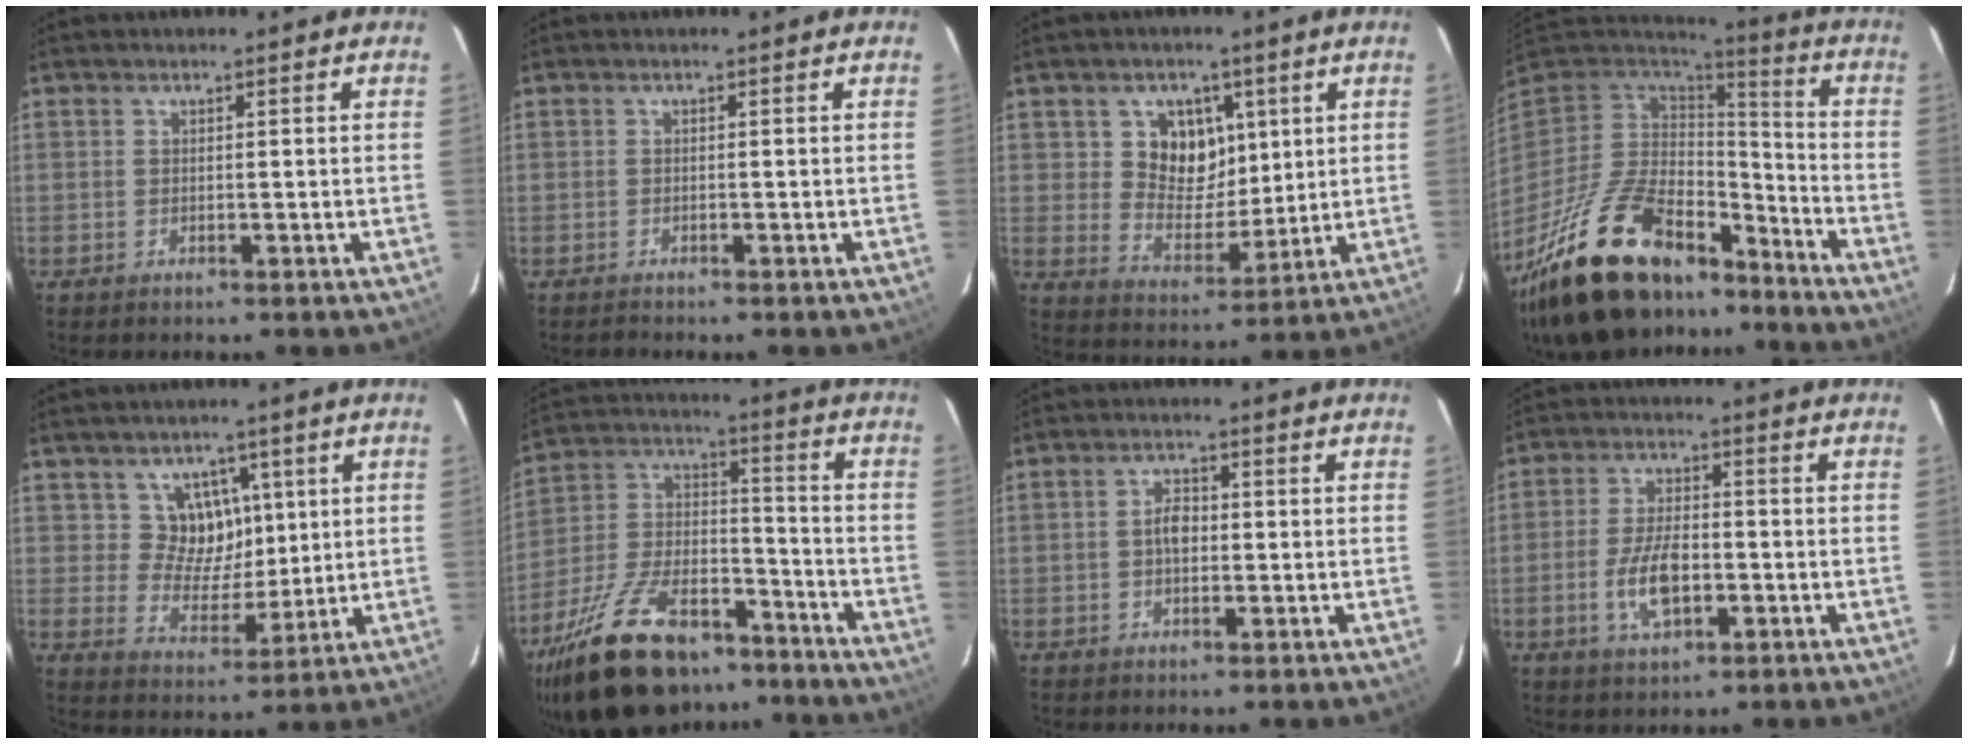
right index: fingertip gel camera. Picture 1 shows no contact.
{"total": 1.1, "force": [-1.1, 0.1, 0.2], "torque": [-0.011, -0.001, -0.018]}
{"total": 9.4, "force": [3.2, 7.7, 4.2], "torque": [-0.077, -0.002, 0.063]}
{"total": 28.6, "force": [-19.5, 12.9, 16.5], "torque": [-0.324, -0.013, -0.305]}
{"total": 10.1, "force": [3.9, 8.4, 4.0], "torque": [-0.070, -0.009, 0.076]}
{"total": 26.1, "force": [-18.7, 11.9, 14.0], "torque": [-0.285, 0.011, -0.291]}
{"total": 3.2, "force": [-0.2, 2.1, 2.4], "torque": [-0.044, 0.008, -0.004]}
{"total": 8.5, "force": [-2.6, 4.0, 7.0], "torque": [-0.146, -0.002, -0.044]}